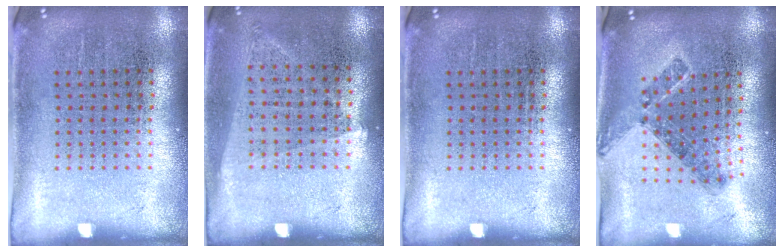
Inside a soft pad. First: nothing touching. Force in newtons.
{"total": 1.0, "press": 0.9, "slide": 0.4}
{"total": 0.0}
{"total": 0.8, "press": 0.7, "slide": 0.3}